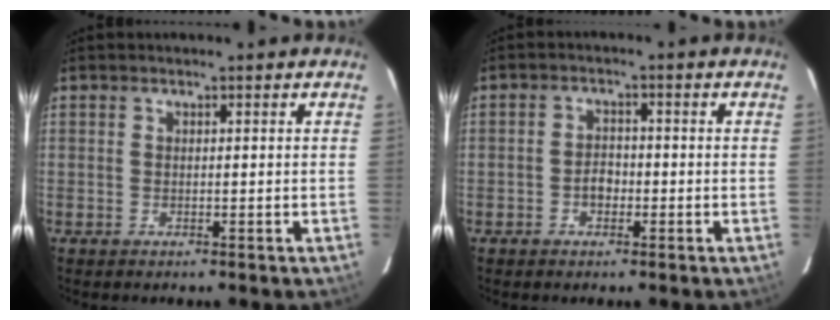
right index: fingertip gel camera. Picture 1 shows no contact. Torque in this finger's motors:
{"motor_torque": [0.96, 0.21, 0.24, 0.04]}